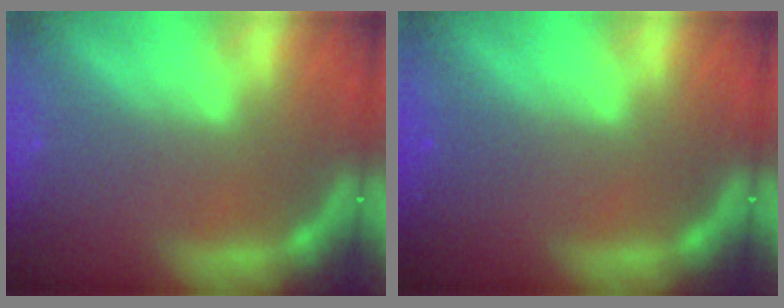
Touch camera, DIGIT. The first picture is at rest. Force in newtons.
{"total": 1.0}